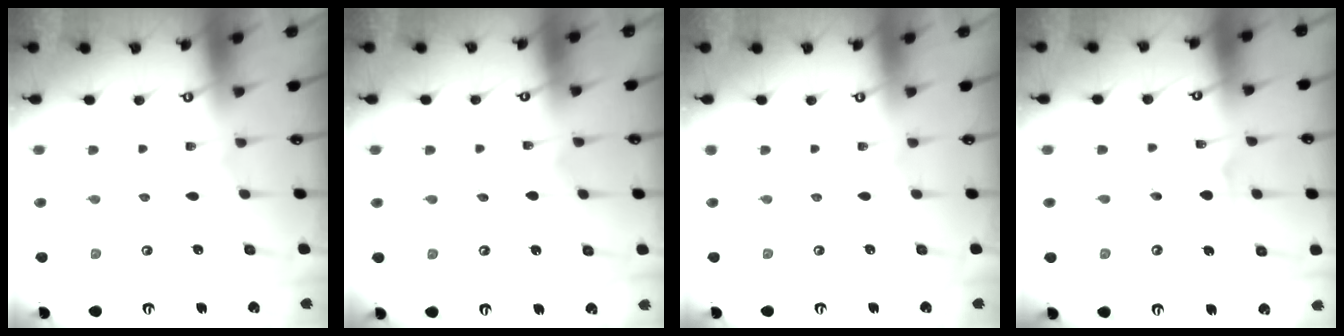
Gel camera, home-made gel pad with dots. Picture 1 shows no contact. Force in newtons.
{"total": 2.6, "press": 2.6, "slide": 0.3}
{"total": 0.0}
{"total": 6.8, "press": 6.7, "slide": 1.3}